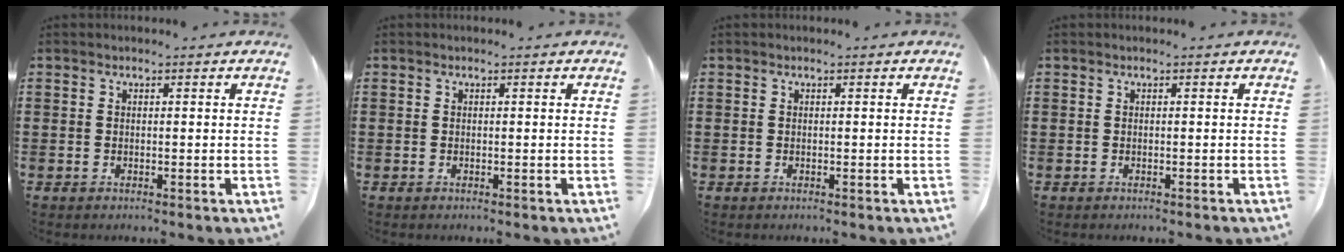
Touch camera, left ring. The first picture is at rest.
{"total": 0.0}
{"total": 0.0}
{"total": 0.0}